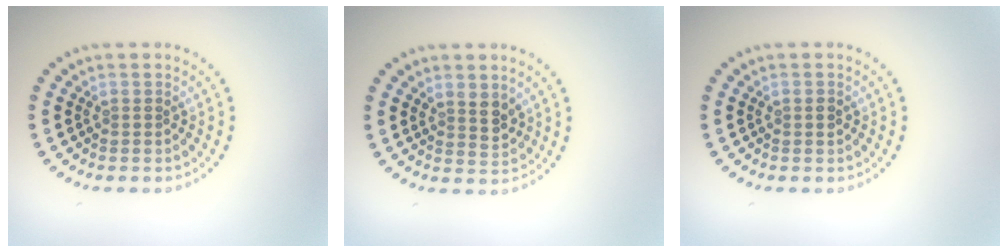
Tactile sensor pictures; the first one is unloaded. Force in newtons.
{"total": 2.1, "press": 1.8, "slide": 0.9}
{"total": 0.9, "press": 0.9, "slide": 0.0}